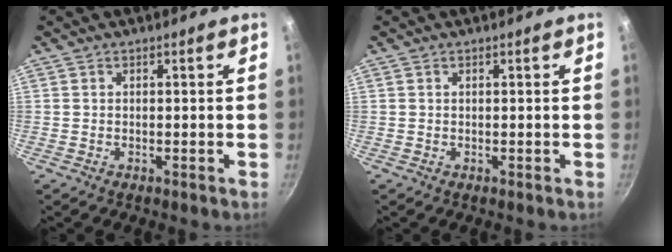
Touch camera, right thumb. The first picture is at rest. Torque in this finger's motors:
{"motor_torque": [-0.26, 0.12, -0.25, 0.22, 0.03]}